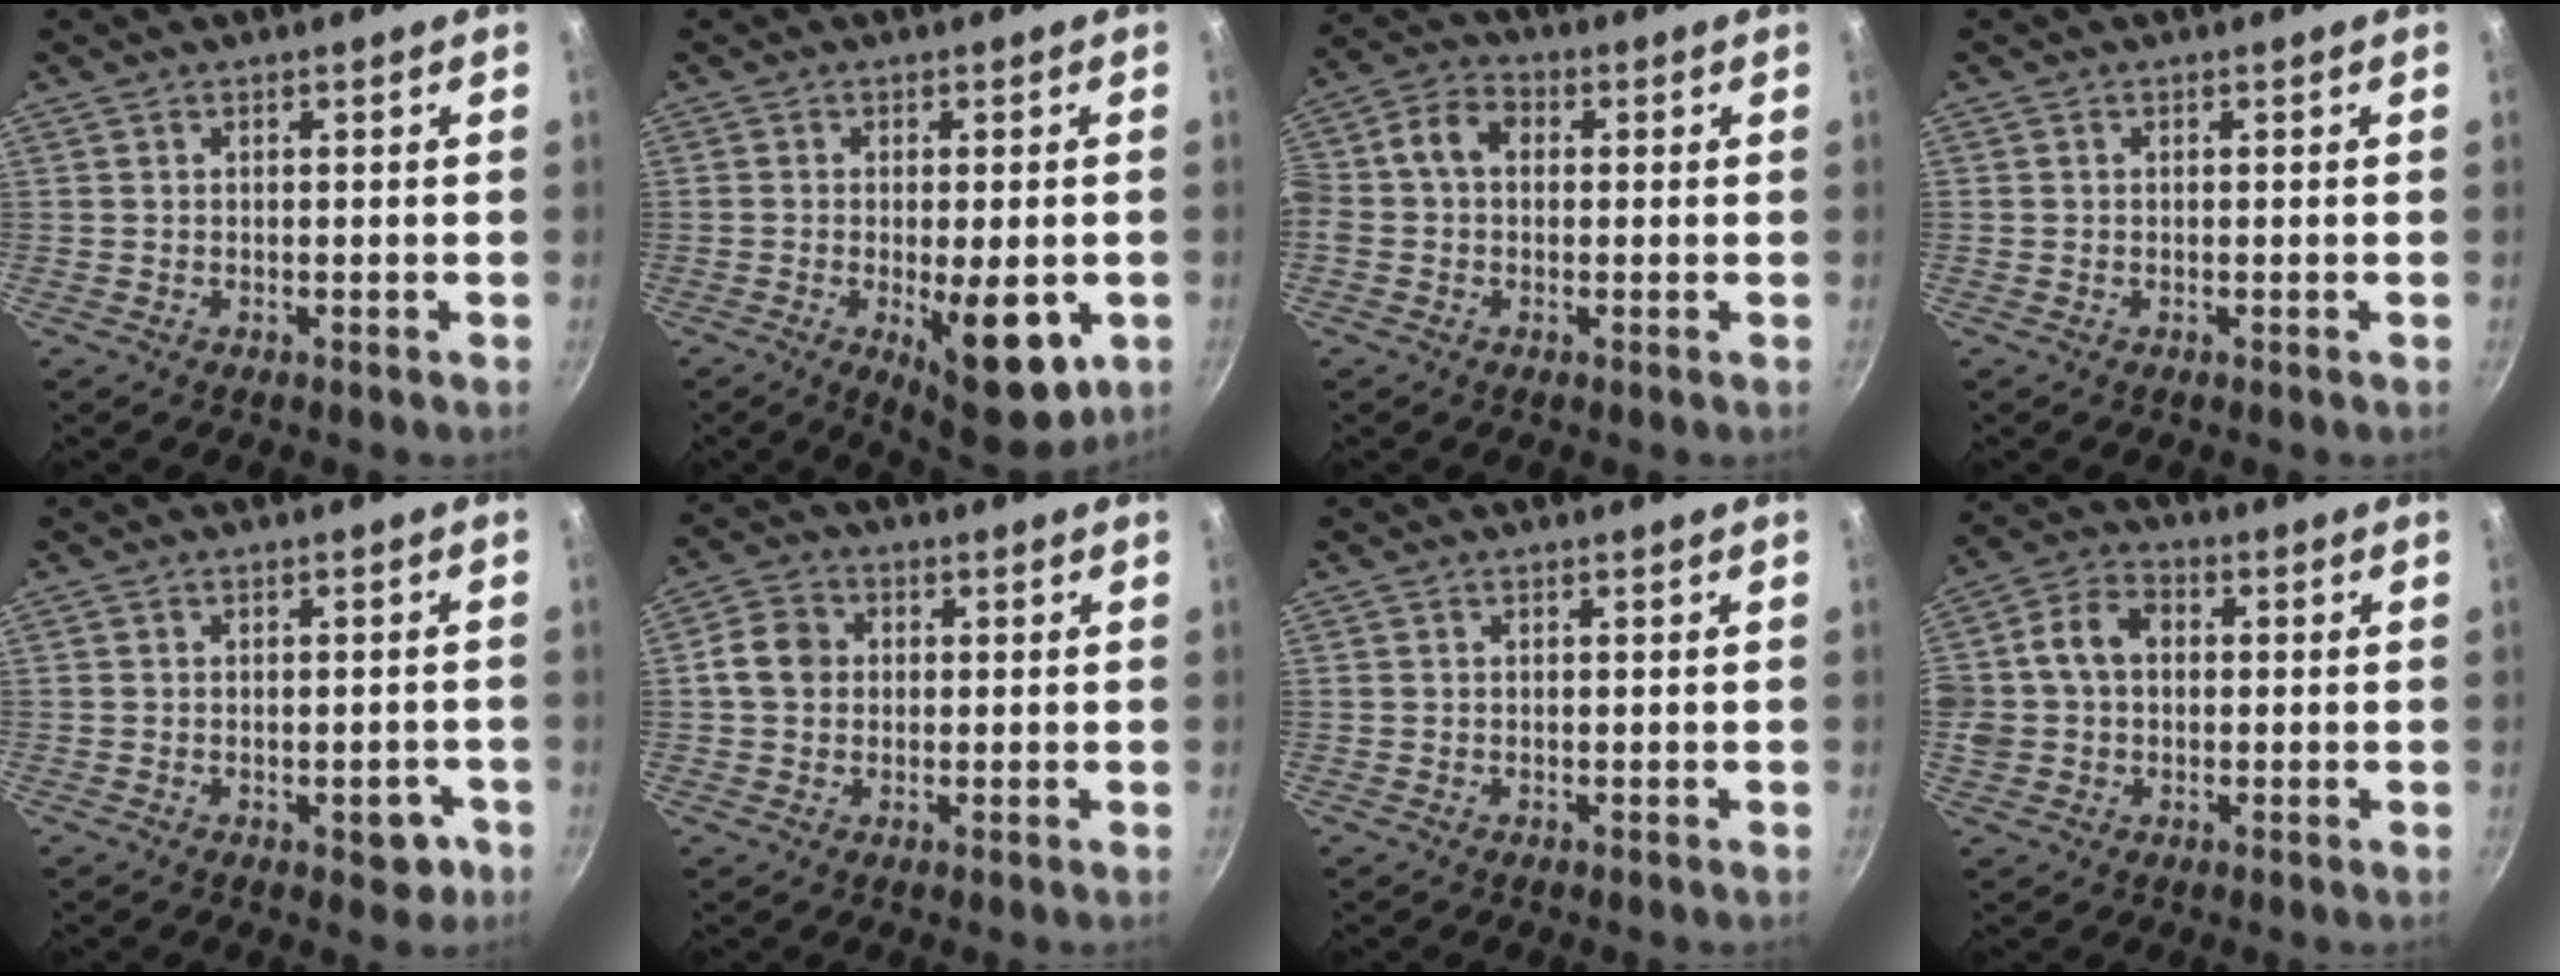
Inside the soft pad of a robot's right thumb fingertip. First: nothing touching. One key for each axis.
{"total": 12.4, "fx": -3.2, "fy": 4.7, "fz": 11.0, "tx": -0.132, "ty": -0.001, "tz": -0.033}
{"total": 7.5, "fx": 0.4, "fy": 5.8, "fz": 4.8, "tx": -0.085, "ty": 0.025, "tz": -0.014}
{"total": 0.0}
{"total": 4.4, "fx": -1.8, "fy": 2.4, "fz": 3.3, "tx": -0.016, "ty": 0.014, "tz": -0.017}
{"total": 5.6, "fx": 0.4, "fy": 4.9, "fz": 2.8, "tx": -0.033, "ty": 0.008, "tz": -0.006}
{"total": 0.0}
{"total": 10.4, "fx": 0.9, "fy": 8.1, "fz": 6.4, "tx": -0.105, "ty": 0.023, "tz": 0.002}